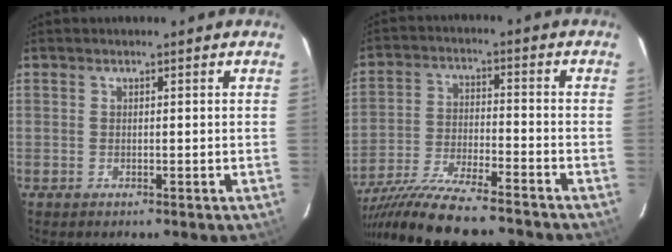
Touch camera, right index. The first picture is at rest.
{"total": 19.3, "force": [-16.9, 2.0, 9.1], "torque": [-0.186, -0.049, -0.282]}